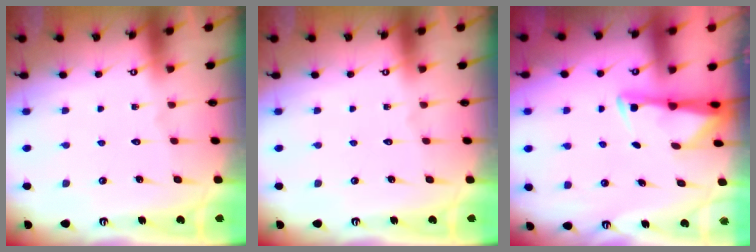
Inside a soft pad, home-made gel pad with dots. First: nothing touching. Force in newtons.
{"total": 0.0}
{"total": 3.2, "press": 3.2, "slide": 0.5}